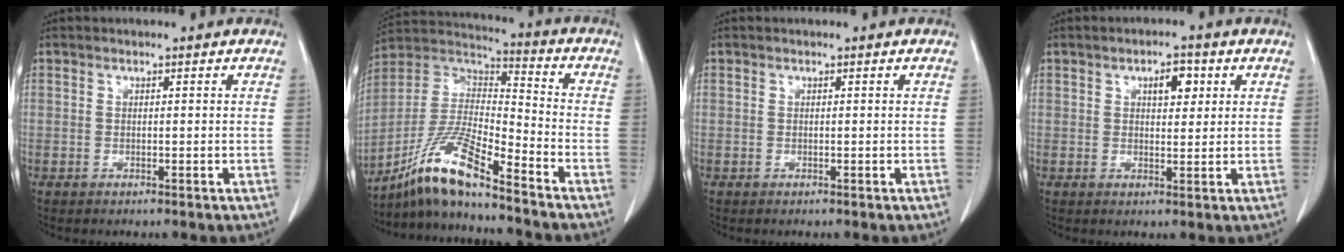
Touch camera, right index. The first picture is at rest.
{"total": 13.5, "force": [-10.3, 0.7, 8.6], "torque": [-0.175, 0.002, -0.194]}
{"total": 0.0}
{"total": 3.8, "force": [1.5, 1.7, 3.1], "torque": [-0.048, 0.005, 0.021]}